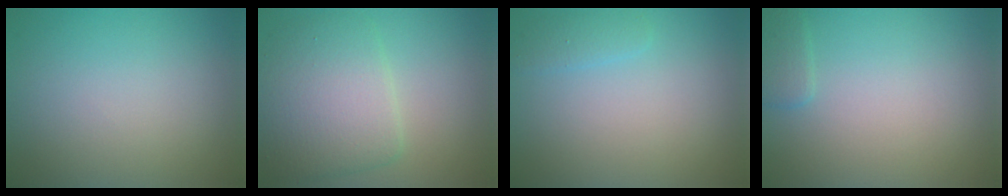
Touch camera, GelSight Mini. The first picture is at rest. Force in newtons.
{"total": 5.7, "press": 5.7, "slide": 0.1}
{"total": 1.1, "press": 1.1, "slide": 0.1}
{"total": 1.2, "press": 1.2, "slide": 0.1}